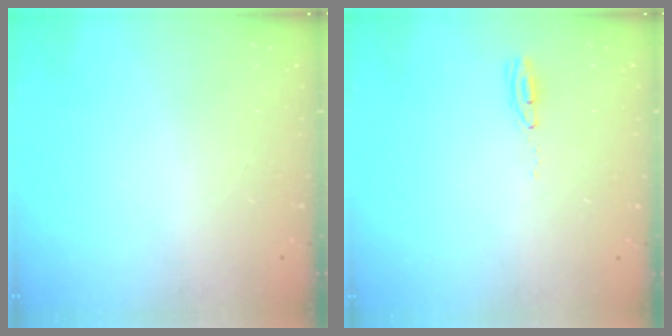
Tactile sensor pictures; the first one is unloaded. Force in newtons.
{"total": 3.8, "press": 3.7, "slide": 1.1}